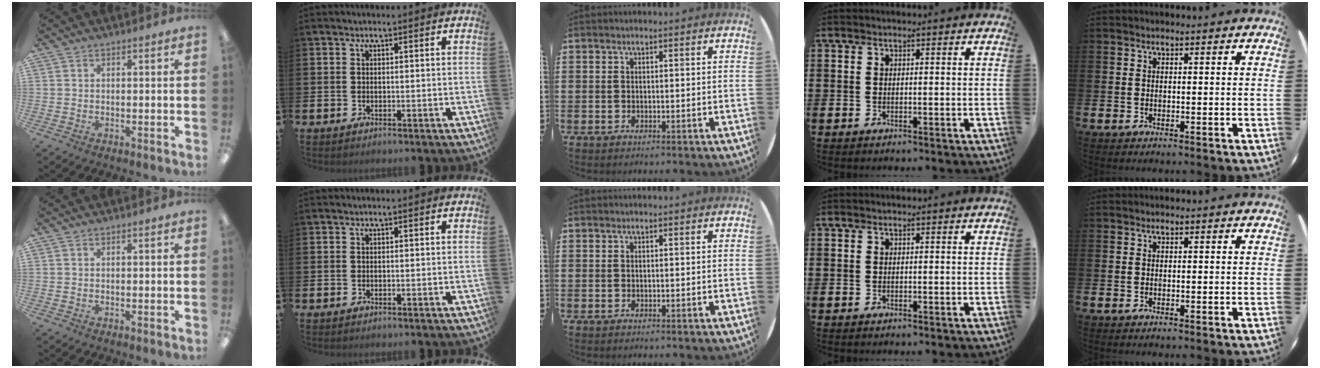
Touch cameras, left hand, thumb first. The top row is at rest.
{}